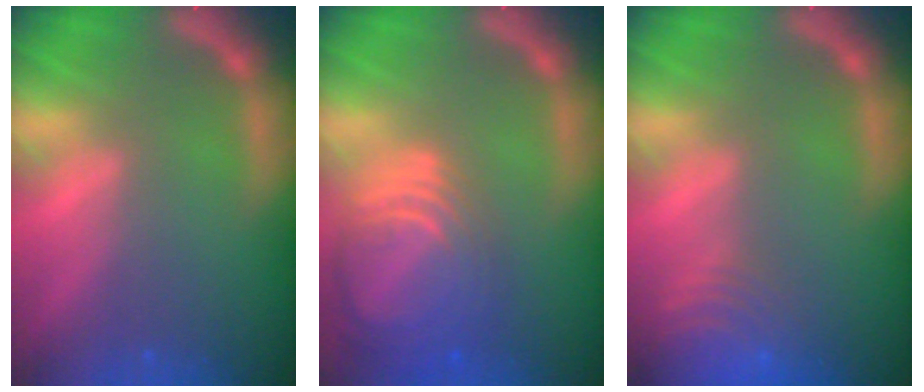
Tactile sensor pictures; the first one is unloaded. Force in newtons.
{"total": 10.0}
{"total": 8.5}